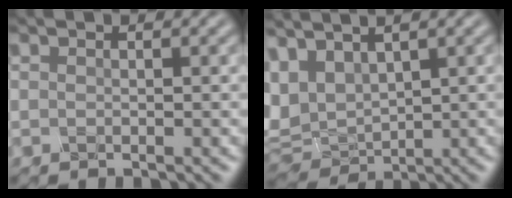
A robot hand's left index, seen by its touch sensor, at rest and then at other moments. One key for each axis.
{"total": 6.7, "fx": 2.8, "fy": 4.1, "fz": 4.4, "tx": -0.115, "ty": 0.013, "tz": 0.078}